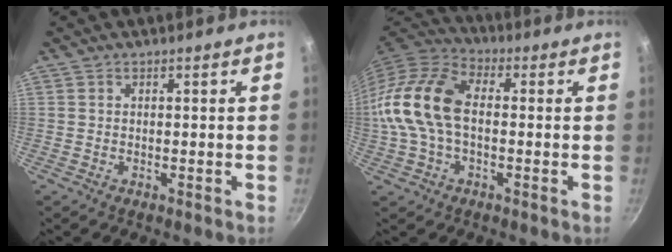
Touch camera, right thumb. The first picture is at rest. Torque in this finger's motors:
{"motor_torque": [2.35, 2.34, 0.82, -0.05, 0.22]}